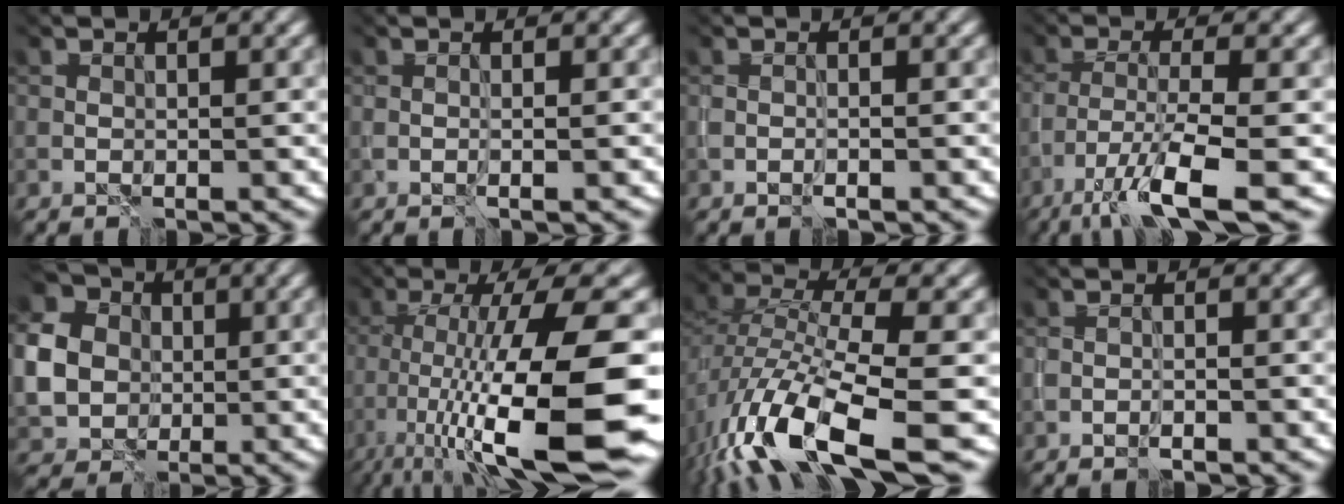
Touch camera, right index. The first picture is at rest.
{"total": 0.6, "force": [-0.1, -0.5, 0.3], "torque": [-0.006, -0.005, -0.001]}
{"total": 0.6, "force": [-0.4, 0.1, 0.4], "torque": [-0.007, -0.004, -0.006]}
{"total": 7.1, "force": [-4.9, 0.6, 5.1], "torque": [-0.090, -0.007, -0.094]}
{"total": 5.9, "force": [0.4, 5.3, 2.4], "torque": [-0.081, 0.001, 0.010]}
{"total": 15.2, "force": [-4.7, 3.7, 14.0], "torque": [-0.228, -0.014, -0.068]}
{"total": 11.8, "force": [-6.9, 3.4, 9.0], "torque": [-0.186, -0.021, -0.122]}
{"total": 0.9, "force": [-0.8, 0.2, 0.5], "torque": [-0.009, -0.004, -0.012]}